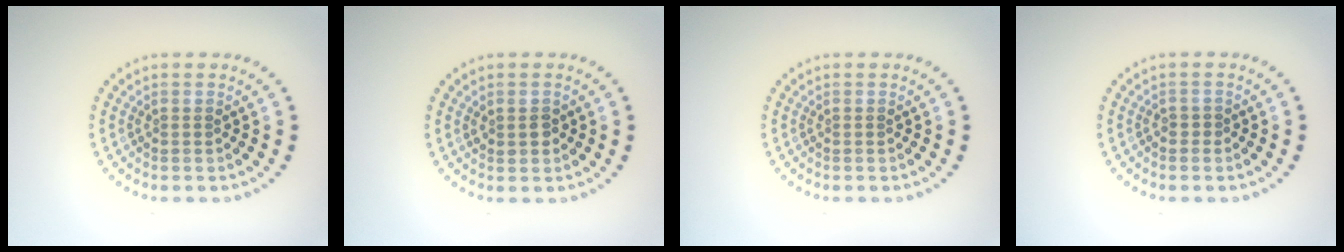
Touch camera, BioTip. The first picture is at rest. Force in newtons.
{"total": 1.3, "press": 1.3, "slide": 0.2}
{"total": 0.0}
{"total": 0.5, "press": 0.4, "slide": 0.4}